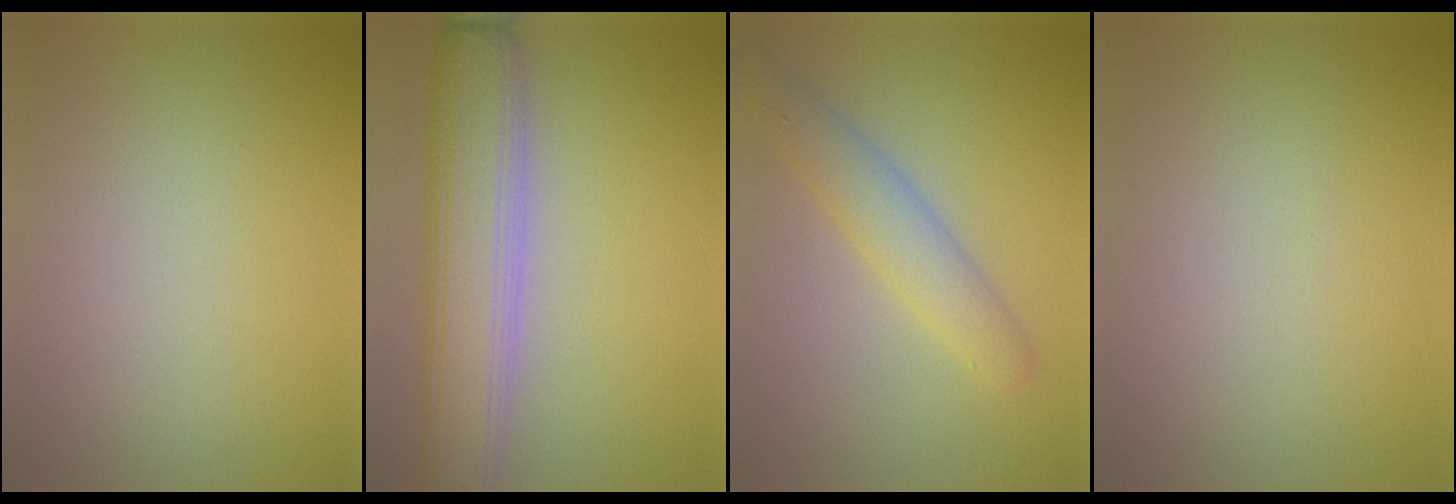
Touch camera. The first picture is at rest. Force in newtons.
{"total": 8.6, "press": 8.6, "slide": 0.6}
{"total": 3.6, "press": 3.6, "slide": 0.0}
{"total": 0.0}